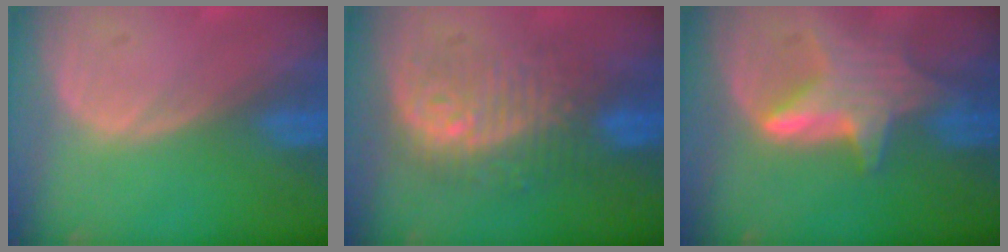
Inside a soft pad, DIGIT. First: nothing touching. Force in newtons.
{"total": 9.5, "press": 9.4, "slide": 1.0}
{"total": 6.6, "press": 6.6, "slide": 0.2}